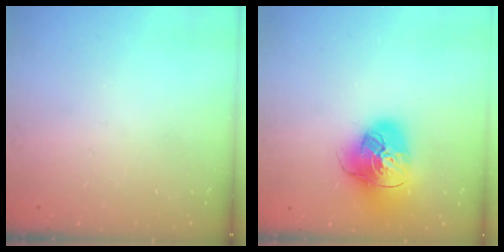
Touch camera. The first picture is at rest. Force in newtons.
{"total": 18.0, "press": 17.8, "slide": 2.8}